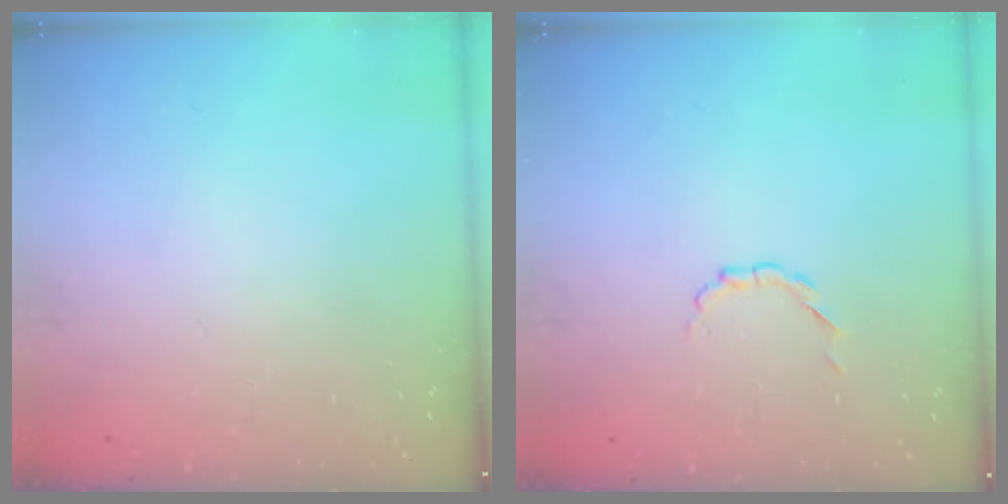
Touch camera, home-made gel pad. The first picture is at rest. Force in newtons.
{"total": 2.5, "press": 2.4, "slide": 0.6}